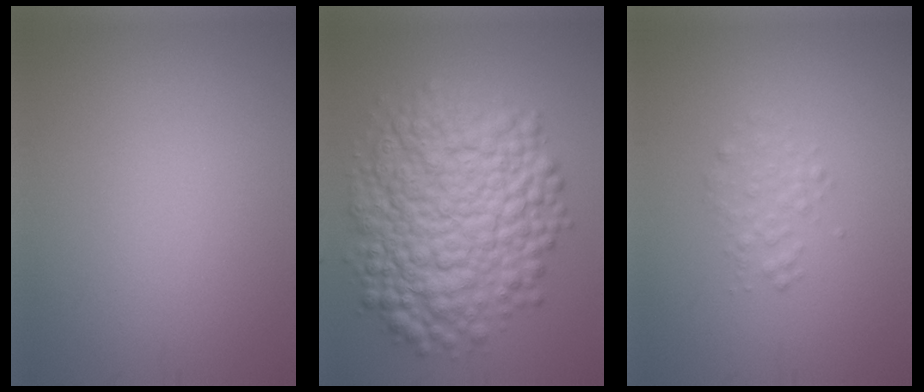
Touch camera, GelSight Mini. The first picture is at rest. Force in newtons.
{"total": 11.9, "press": 11.9, "slide": 0.1}
{"total": 1.5, "press": 1.5, "slide": 0.0}